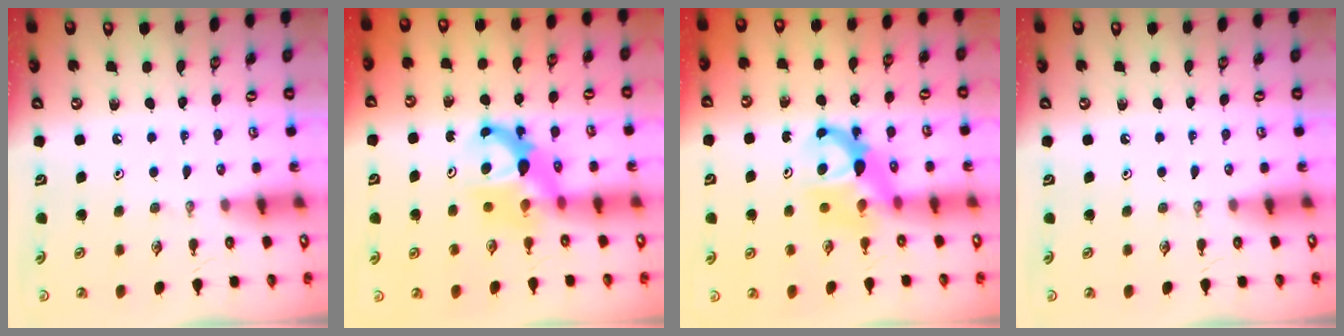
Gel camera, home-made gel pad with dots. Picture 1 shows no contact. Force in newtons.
{"total": 7.1, "press": 7.1, "slide": 0.5}
{"total": 6.6, "press": 6.6, "slide": 0.5}
{"total": 0.0}